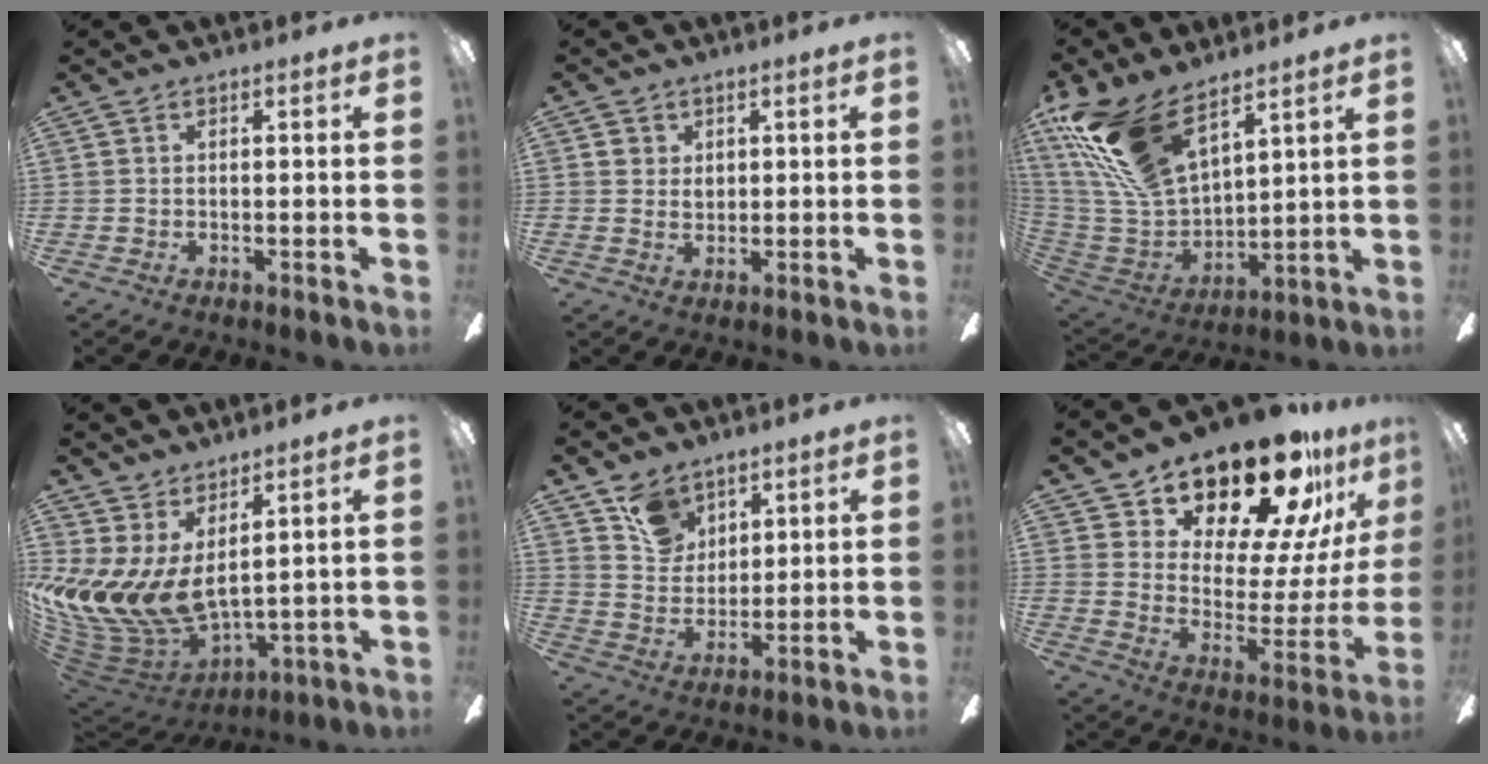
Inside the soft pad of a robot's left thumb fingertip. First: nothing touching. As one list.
[{"total": 2.3, "force": [0.8, 1.9, 0.9], "torque": [-0.012, 0.003, 0.012]}, {"total": 20.7, "force": [13.5, 8.7, 13.0], "torque": [-0.304, -0.066, 0.242]}, {"total": 11.7, "force": [2.2, 6.6, 9.3], "torque": [-0.229, -0.049, 0.049]}, {"total": 8.7, "force": [6.3, 5.5, 2.3], "torque": [-0.041, -0.024, 0.120]}, {"total": 22.6, "force": [18.6, 8.1, 10.0], "torque": [-0.144, -0.142, 0.317]}]